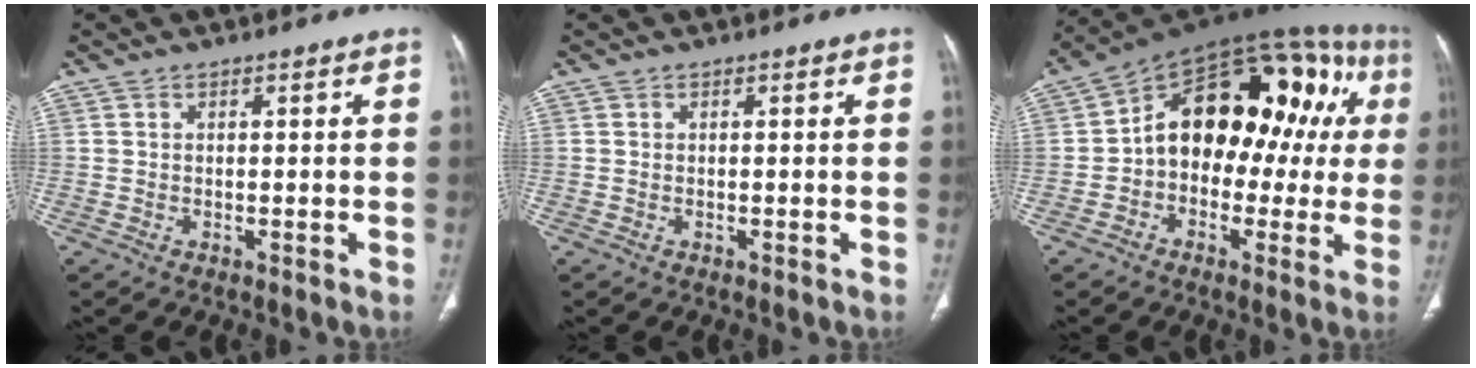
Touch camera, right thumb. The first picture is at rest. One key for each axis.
{"total": 0.0}
{"total": 22.1, "fx": 1.7, "fy": 14.2, "fz": 16.8, "tx": -0.188, "ty": 0.060, "tz": 0.016}